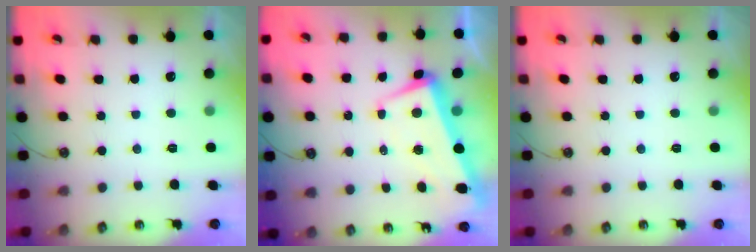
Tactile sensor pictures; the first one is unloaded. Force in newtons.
{"total": 2.1, "press": 0.4, "slide": 2.1}
{"total": 0.0}